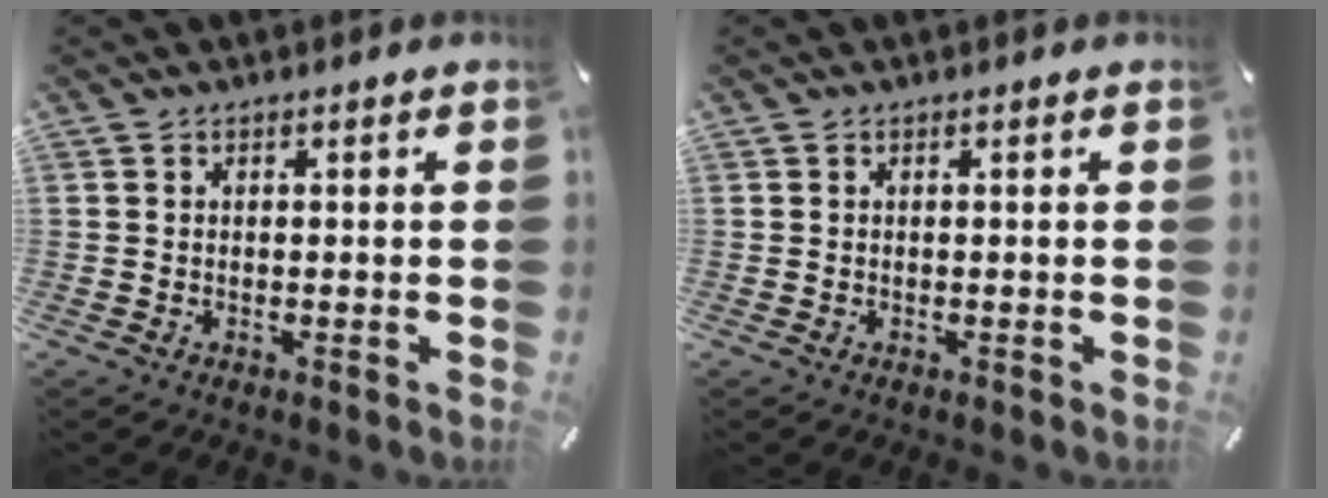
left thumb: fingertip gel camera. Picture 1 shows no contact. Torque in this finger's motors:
{"motor_torque": [-0.17, -0.12, 0.03, 0.02, 0.00]}